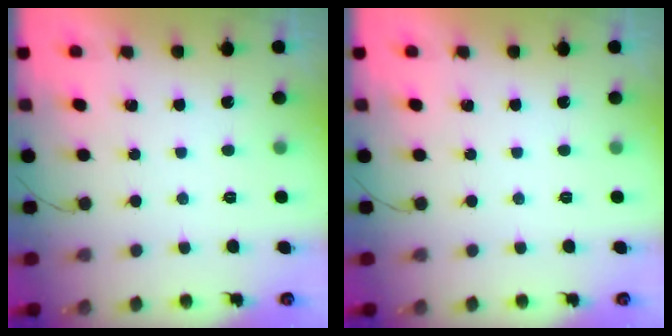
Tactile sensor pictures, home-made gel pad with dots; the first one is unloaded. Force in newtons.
{"total": 0.0}